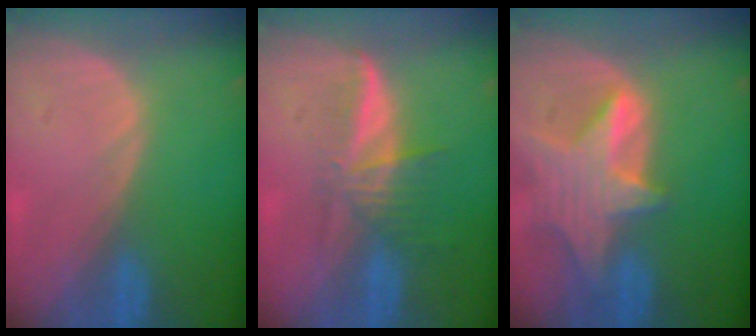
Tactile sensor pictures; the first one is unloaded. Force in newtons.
{"total": 5.9, "press": 5.4, "slide": 2.3}
{"total": 8.4, "press": 7.6, "slide": 3.6}